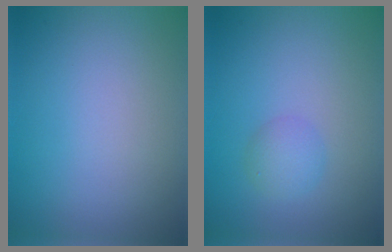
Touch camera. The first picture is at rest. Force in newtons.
{"total": 1.8, "press": 1.8, "slide": 0.0}